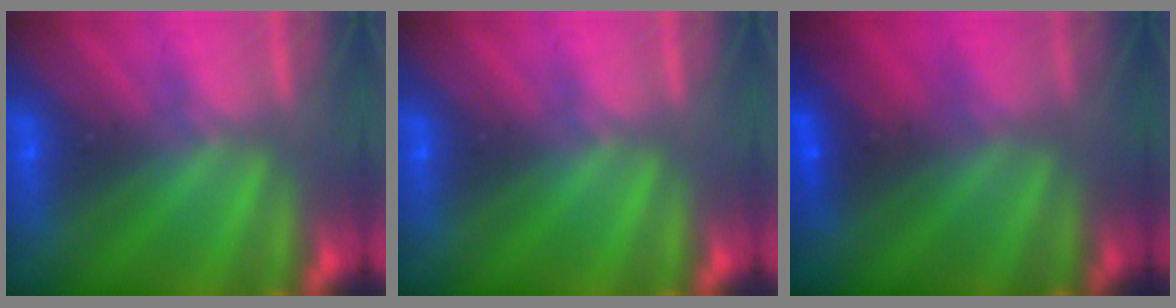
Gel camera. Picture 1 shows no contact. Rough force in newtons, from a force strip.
{"total": 0.0}
{"total": 1.6}